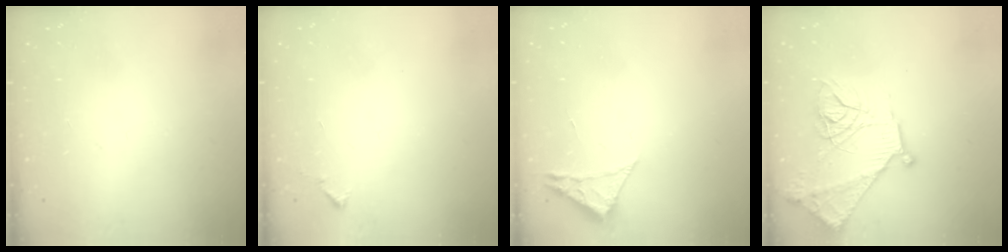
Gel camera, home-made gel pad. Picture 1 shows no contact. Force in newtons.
{"total": 5.8, "press": 5.8, "slide": 0.4}
{"total": 2.3, "press": 2.3, "slide": 0.4}
{"total": 15.5, "press": 15.4, "slide": 1.4}